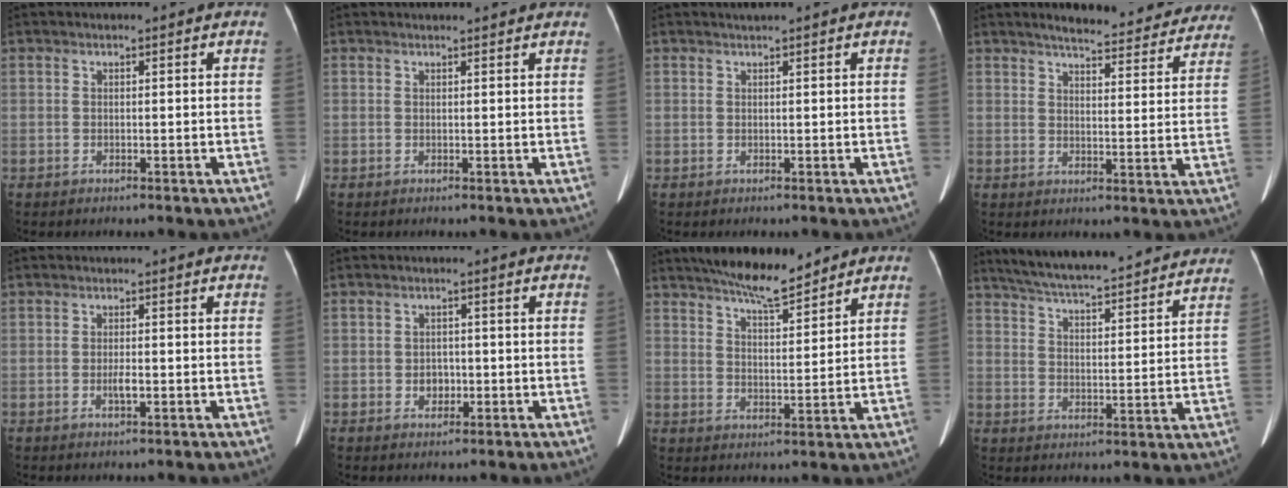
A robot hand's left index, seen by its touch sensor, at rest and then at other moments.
{"total": 4.0, "force": [3.9, 0.2, 1.0], "torque": [-0.011, 0.021, 0.045]}
{"total": 0.7, "force": [0.6, -0.1, 0.4], "torque": [-0.009, 0.004, 0.015]}
{"total": 19.2, "force": [17.5, 3.8, 6.8], "torque": [-0.068, -0.024, 0.200]}
{"total": 1.7, "force": [-0.6, 0.4, 1.5], "torque": [-0.029, -0.001, -0.010]}
{"total": 2.2, "force": [-0.6, 1.8, 1.2], "torque": [-0.017, 0.006, -0.005]}
{"total": 8.7, "force": [7.5, 1.2, 4.3], "torque": [-0.069, 0.008, 0.128]}
{"total": 26.1, "force": [23.6, 3.4, 10.6], "torque": [-0.171, -0.005, 0.313]}